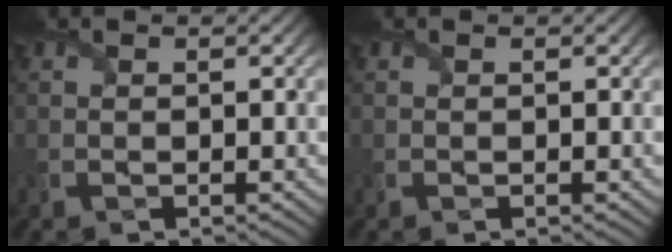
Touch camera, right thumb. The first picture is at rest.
{"total": 0.0}